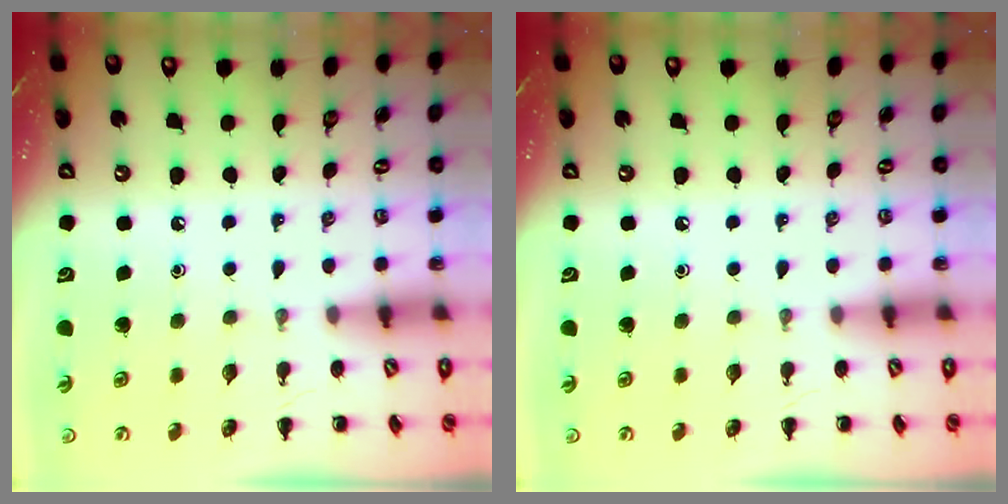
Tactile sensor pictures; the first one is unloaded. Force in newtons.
{"total": 0.0}